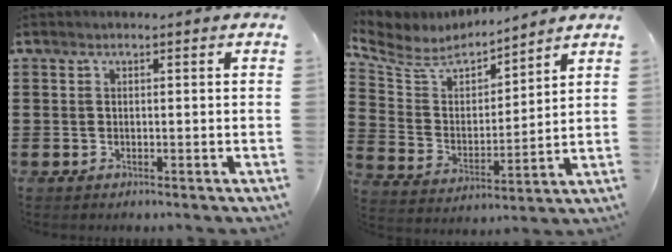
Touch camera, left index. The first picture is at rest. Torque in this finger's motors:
{"motor_torque": [1.13, -1.01, 0.32, 0.16]}